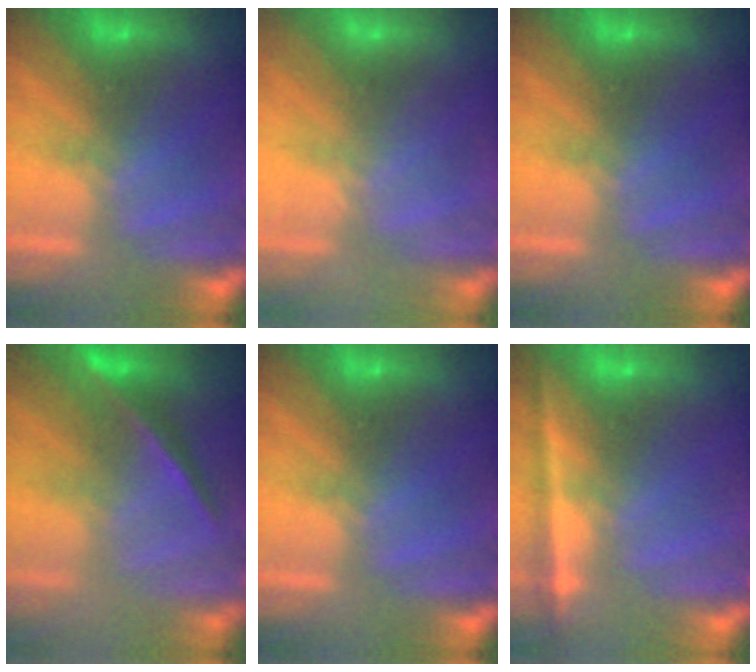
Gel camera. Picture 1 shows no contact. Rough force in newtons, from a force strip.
{"total": 2.4}
{"total": 0.0}
{"total": 2.0}
{"total": 0.0}
{"total": 1.8}